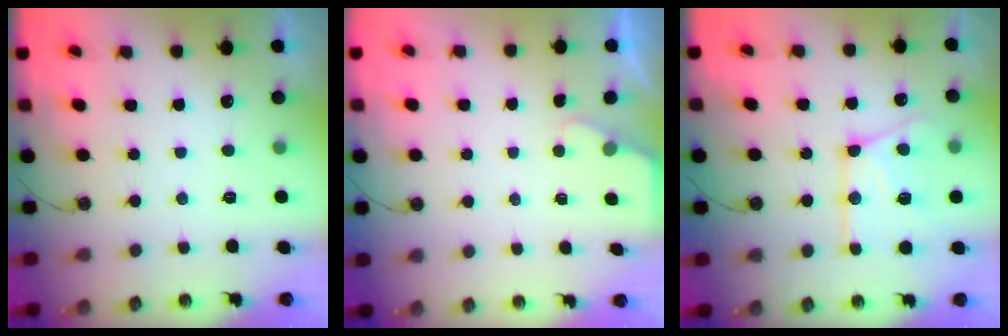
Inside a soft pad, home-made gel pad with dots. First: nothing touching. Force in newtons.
{"total": 1.5, "press": 1.5, "slide": 0.3}
{"total": 16.3, "press": 16.2, "slide": 1.7}